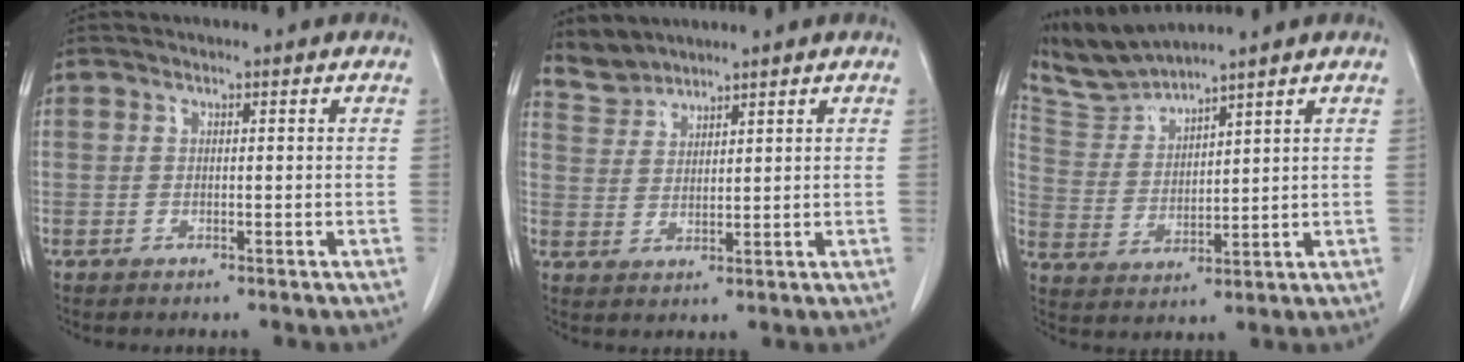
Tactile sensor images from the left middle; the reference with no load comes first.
{"total": 3.7, "force": [3.6, 0.4, -0.6], "torque": [0.005, 0.007, 0.081]}
{"total": 6.6, "force": [6.5, -0.6, 0.9], "torque": [-0.037, 0.002, 0.146]}